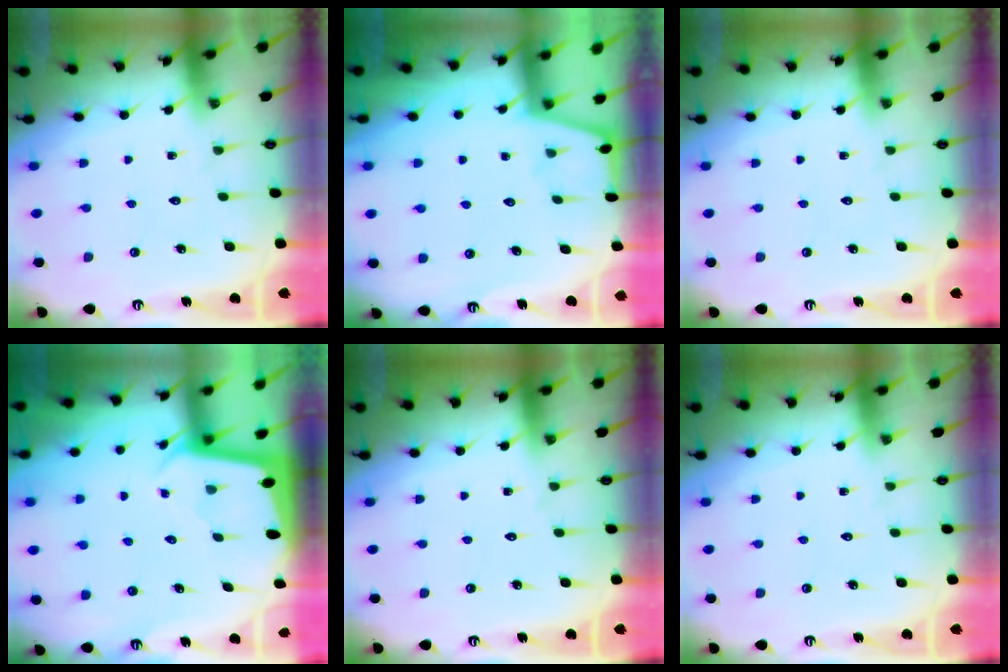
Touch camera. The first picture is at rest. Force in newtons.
{"total": 0.7, "press": 0.7, "slide": 0.2}
{"total": 0.0}
{"total": 2.0, "press": 2.0, "slide": 0.1}
{"total": 0.0}
{"total": 0.0}